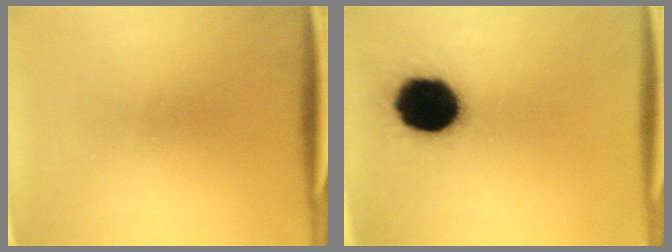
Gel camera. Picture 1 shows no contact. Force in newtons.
{"total": 18.0}